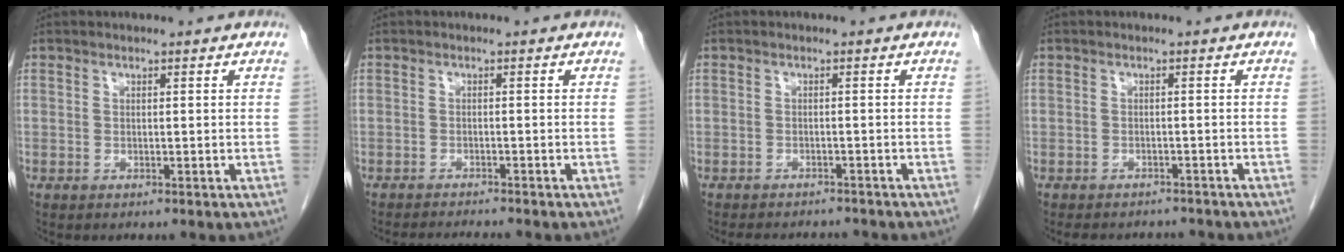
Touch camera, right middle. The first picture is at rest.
{"total": 4.5, "force": [-4.2, -0.4, 1.4], "torque": [-0.020, -0.015, -0.064]}
{"total": 6.6, "force": [-6.2, 1.7, 1.7], "torque": [-0.022, -0.004, -0.078]}
{"total": 7.4, "force": [-6.8, 2.3, 1.8], "torque": [-0.029, 0.000, -0.082]}